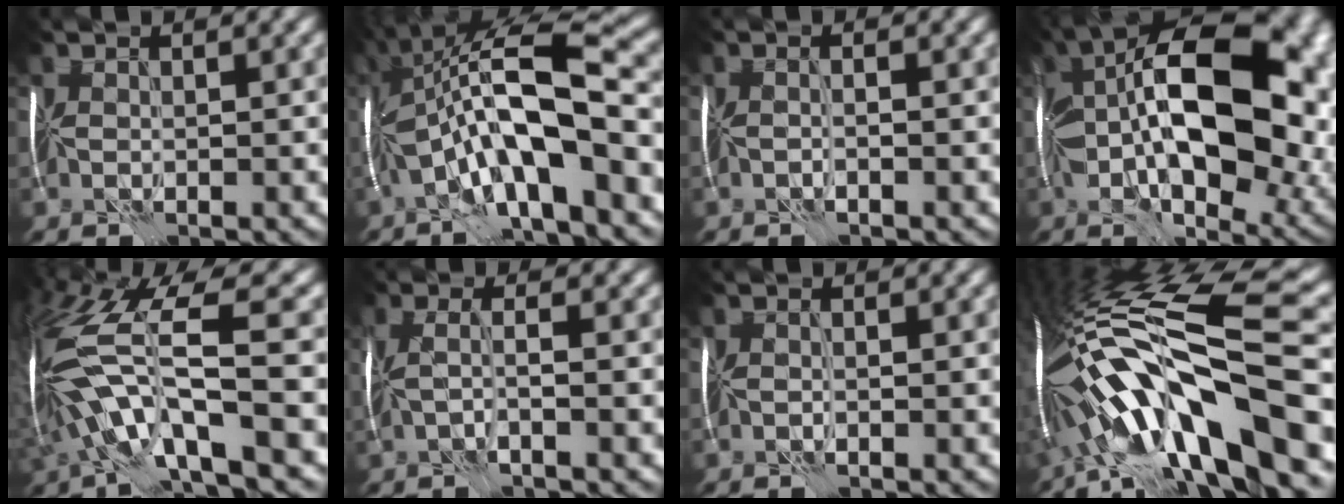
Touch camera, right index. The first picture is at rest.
{"total": 12.8, "force": [-3.3, 3.2, 12.0], "torque": [-0.209, 0.018, -0.059]}
{"total": 0.8, "force": [-0.7, -0.4, 0.3], "torque": [-0.007, -0.009, -0.014]}
{"total": 19.1, "force": [1.9, 10.1, 16.1], "torque": [-0.255, 0.010, 0.026]}
{"total": 12.6, "force": [-3.0, 4.1, 11.5], "torque": [-0.242, 0.006, -0.051]}
{"total": 1.8, "force": [-0.8, -0.1, 1.7], "torque": [-0.042, -0.005, -0.014]}
{"total": 1.0, "force": [-0.7, -0.4, -0.6], "torque": [0.005, -0.006, -0.010]}
{"total": 17.1, "force": [-5.8, 4.5, 15.5], "torque": [-0.265, 0.021, -0.105]}